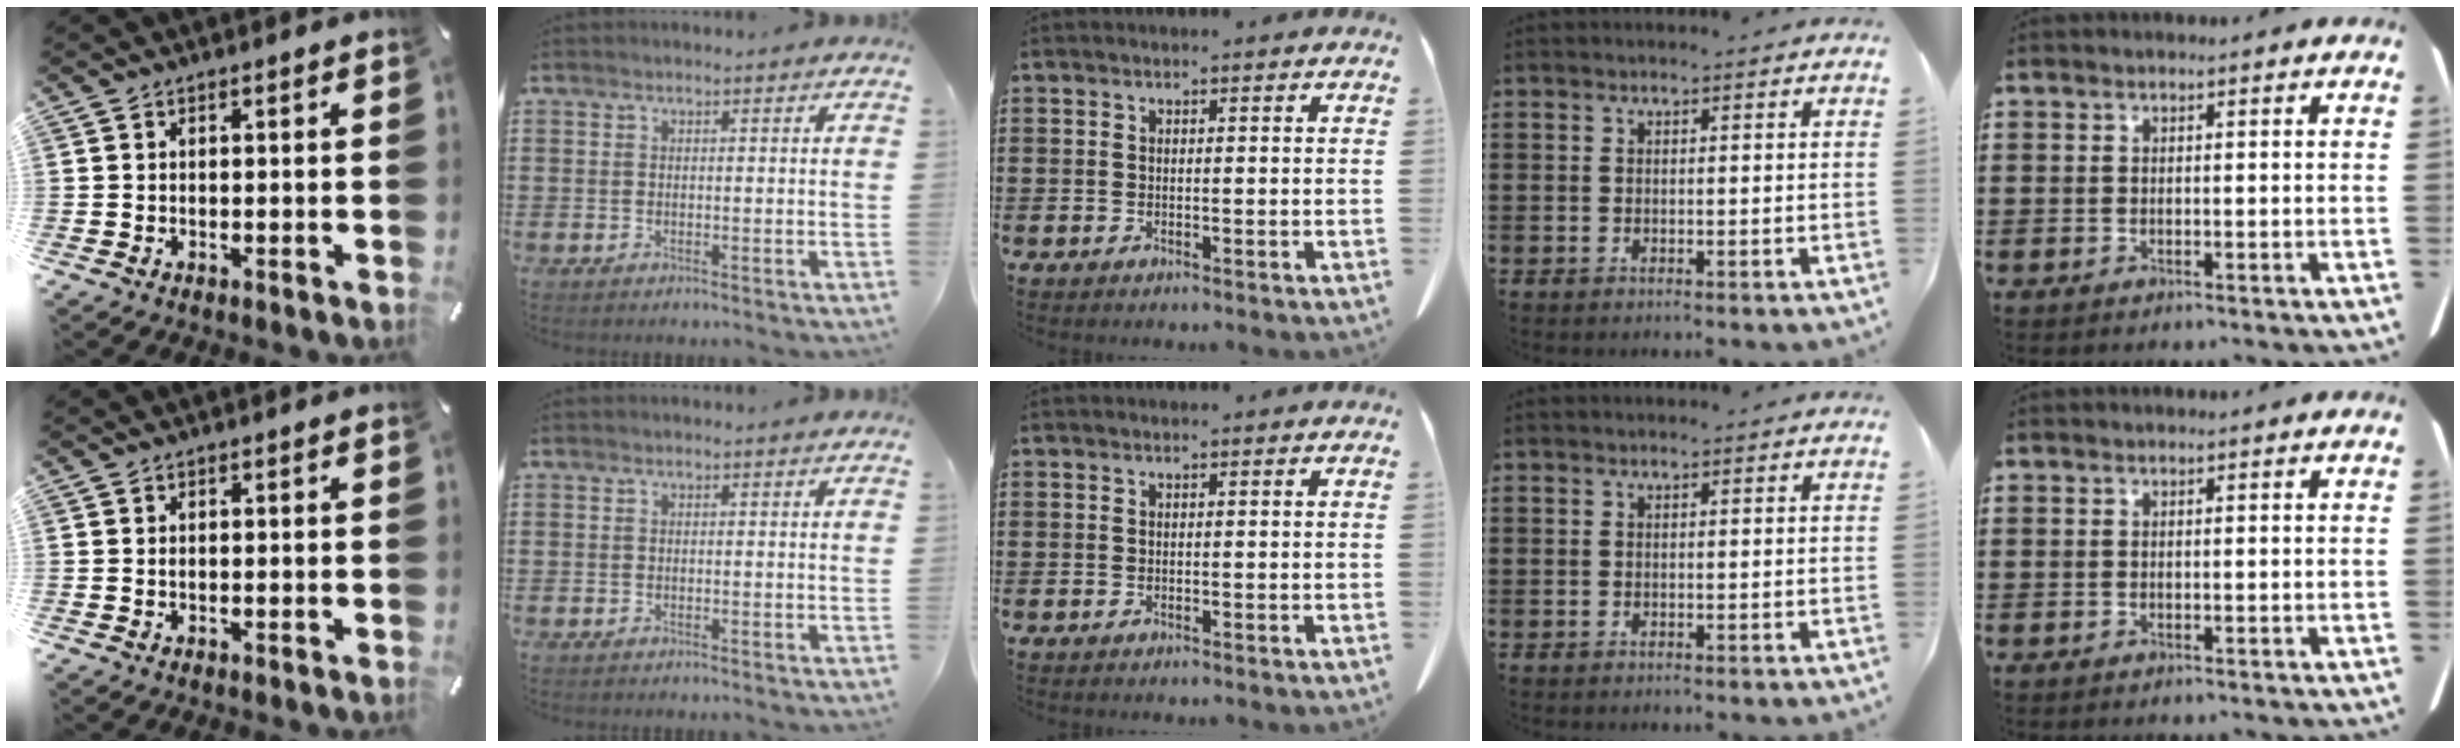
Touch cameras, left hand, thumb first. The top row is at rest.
{}